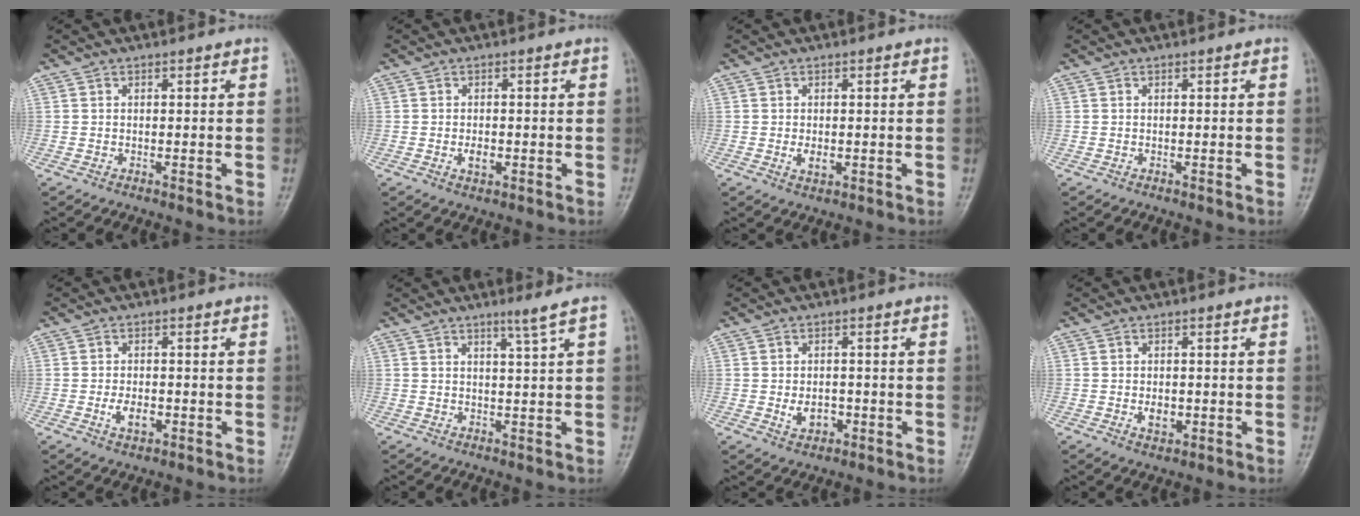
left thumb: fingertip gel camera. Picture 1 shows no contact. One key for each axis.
{"total": 2.3, "fx": -0.6, "fy": 1.4, "fz": 1.7, "tx": -0.024, "ty": 0.002, "tz": -0.008}
{"total": 2.2, "fx": -0.3, "fy": 1.4, "fz": 1.7, "tx": -0.025, "ty": -0.003, "tz": -0.001}
{"total": 0.0}
{"total": 3.6, "fx": -1.1, "fy": 2.2, "fz": 2.7, "tx": -0.042, "ty": 0.002, "tz": -0.015}
{"total": 2.8, "fx": 1.8, "fy": -0.9, "fz": 1.9, "tx": -0.037, "ty": -0.016, "tz": 0.037}
{"total": 3.8, "fx": -0.9, "fy": 2.8, "fz": 2.4, "tx": -0.027, "ty": 0.004, "tz": -0.008}
{"total": 2.9, "fx": -0.5, "fy": 2.0, "fz": 2.1, "tx": -0.023, "ty": 0.000, "tz": -0.003}